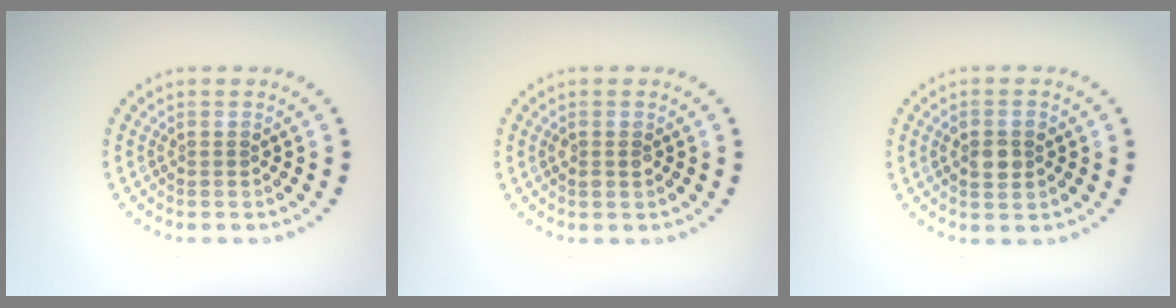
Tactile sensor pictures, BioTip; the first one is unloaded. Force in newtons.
{"total": 1.1, "press": 1.0, "slide": 0.3}
{"total": 2.5, "press": 2.5, "slide": 0.3}